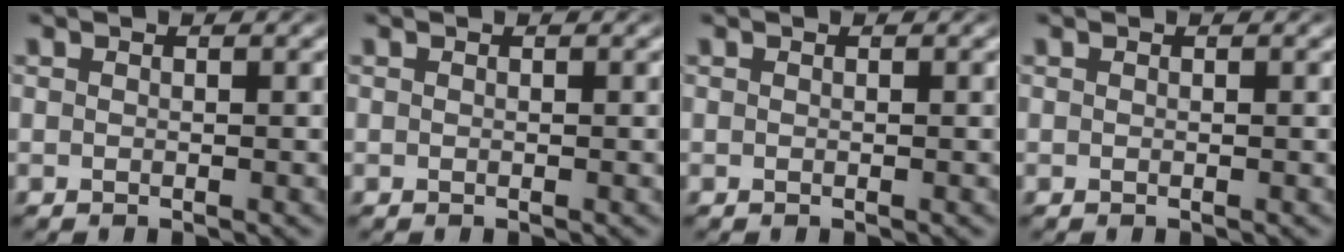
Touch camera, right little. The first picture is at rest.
{"total": 0.0}
{"total": 0.0}
{"total": 0.0}